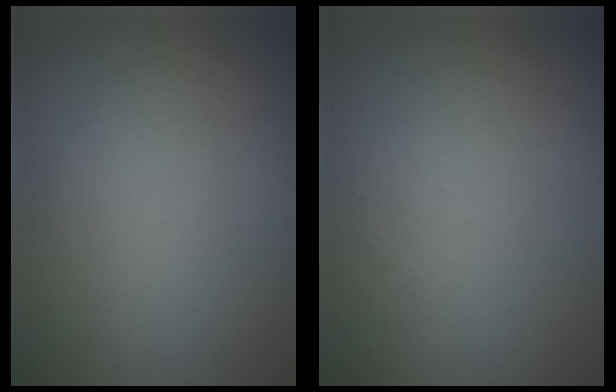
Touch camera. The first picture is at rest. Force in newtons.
{"total": 0.7, "press": 0.7, "slide": 0.1}